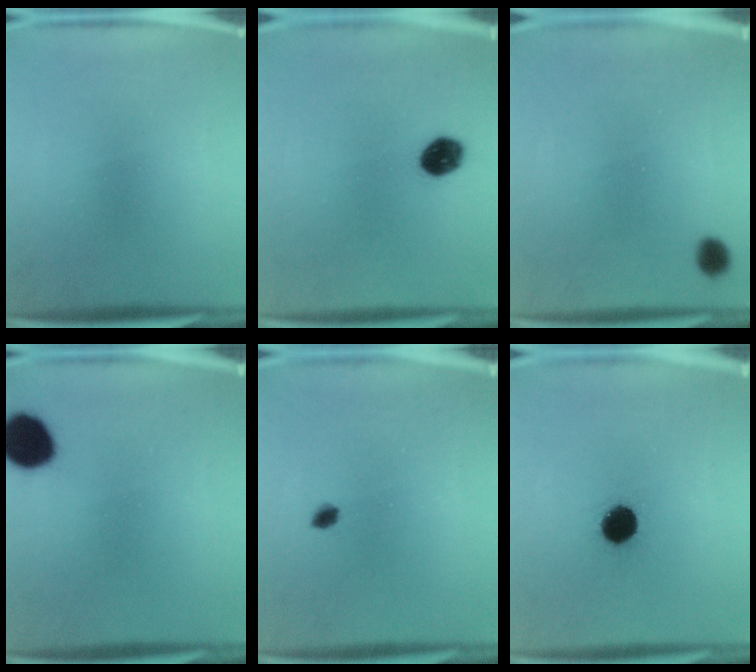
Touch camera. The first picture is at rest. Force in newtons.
{"total": 6.2}
{"total": 2.2}
{"total": 10.3}
{"total": 1.5}
{"total": 9.2}